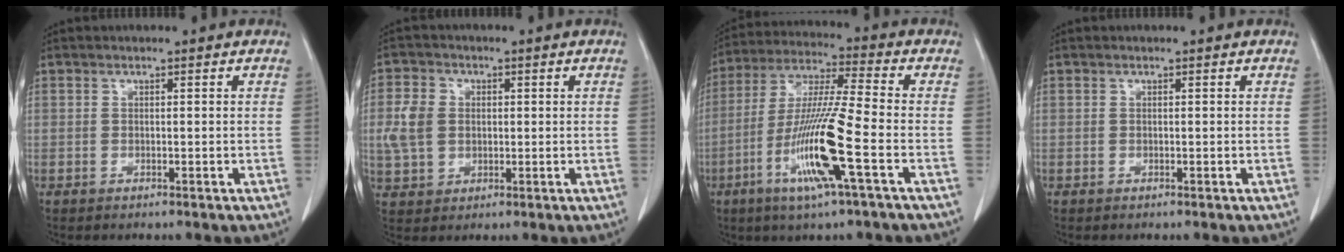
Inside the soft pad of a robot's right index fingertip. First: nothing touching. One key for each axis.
{"total": 6.3, "fx": 0.4, "fy": 5.0, "fz": 3.8, "tx": -0.098, "ty": 0.014, "tz": 0.012}
{"total": 14.2, "fx": -5.2, "fy": -0.4, "fz": 13.2, "tx": -0.269, "ty": -0.016, "tz": -0.104}
{"total": 0.0}